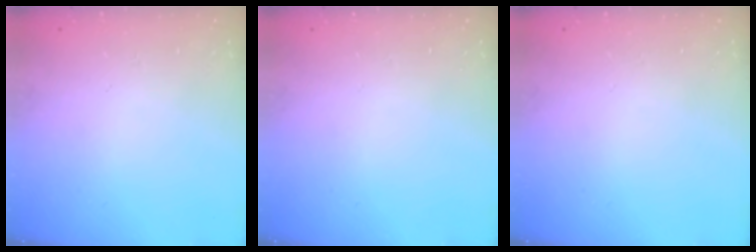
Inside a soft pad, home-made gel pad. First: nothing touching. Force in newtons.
{"total": 0.0}
{"total": 0.0}